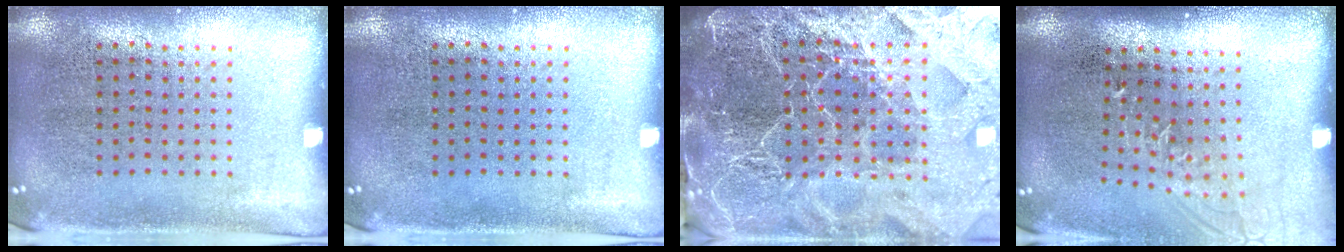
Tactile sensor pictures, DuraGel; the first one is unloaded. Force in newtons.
{"total": 0.0}
{"total": 6.2, "press": 5.4, "slide": 3.1}
{"total": 1.2, "press": 1.0, "slide": 0.7}